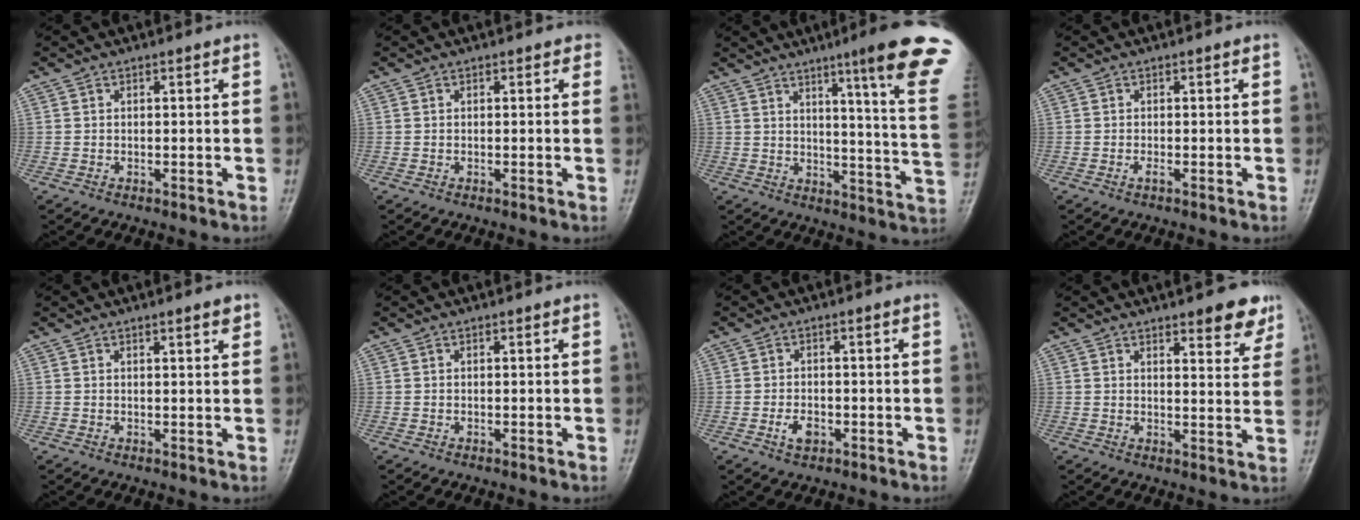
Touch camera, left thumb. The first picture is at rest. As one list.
[{"total": 0.8, "force": [0.5, 0.6, 0.4], "torque": [0.012, -0.001, -0.005]}, {"total": 19.6, "force": [12.1, 0.2, 15.4], "torque": [-0.181, -0.073, 0.146]}, {"total": 0.9, "force": [-0.3, 0.1, 0.9], "torque": [-0.015, 0.004, -0.004]}, {"total": 2.0, "force": [1.4, 0.4, 1.4], "torque": [-0.018, -0.007, 0.018]}, {"total": 0.0}, {"total": 2.9, "force": [-1.2, 1.8, 2.0], "torque": [-0.036, 0.006, -0.019]}, {"total": 7.6, "force": [5.2, 2.5, 5.0], "torque": [-0.038, -0.028, 0.063]}]